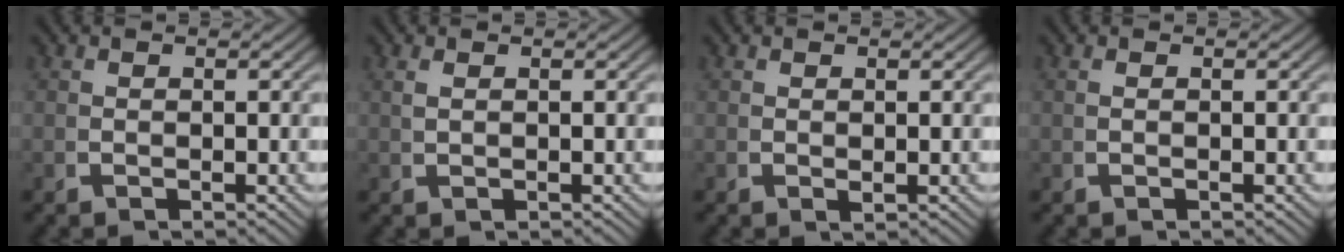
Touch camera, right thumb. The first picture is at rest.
{"total": 0.8, "force": [0.6, -0.3, 0.4], "torque": [-0.009, 0.004, 0.017]}
{"total": 0.6, "force": [0.4, 0.3, 0.4], "torque": [-0.007, -0.001, 0.011]}
{"total": 0.0}